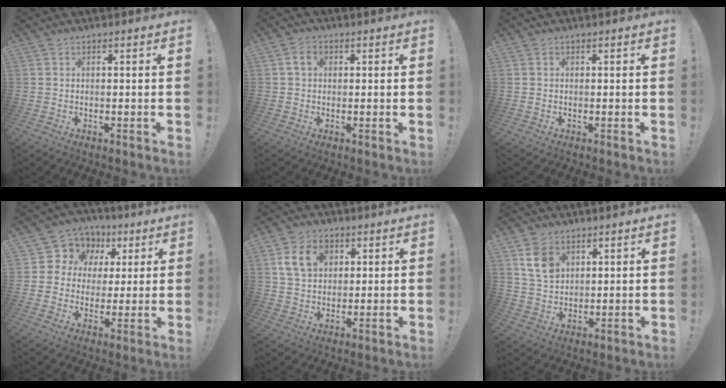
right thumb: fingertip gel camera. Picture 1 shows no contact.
{"total": 3.4, "force": [1.0, 2.3, 2.2], "torque": [-0.041, 0.008, 0.018]}
{"total": 0.0}
{"total": 8.6, "force": [2.6, 7.9, 2.3], "torque": [-0.030, -0.021, 0.054]}
{"total": 10.5, "force": [3.7, 8.0, 5.8], "torque": [-0.092, -0.002, 0.070]}
{"total": 8.7, "force": [4.1, 6.3, 4.3], "torque": [-0.074, -0.007, 0.084]}